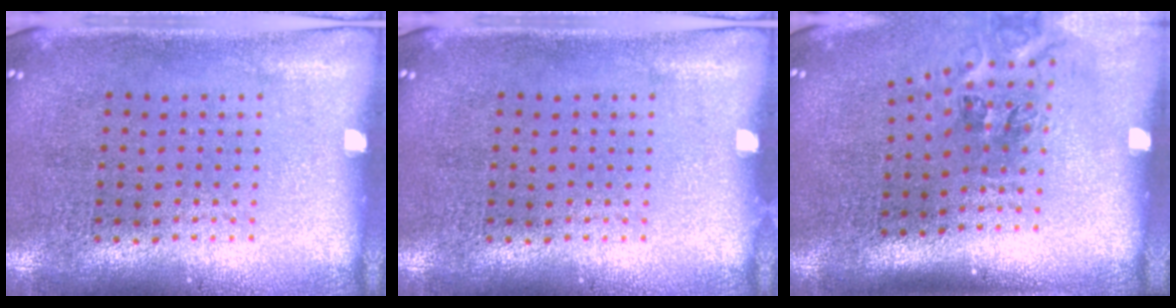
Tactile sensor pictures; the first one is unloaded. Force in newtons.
{"total": 0.0}
{"total": 1.7, "press": 1.1, "slide": 1.2}